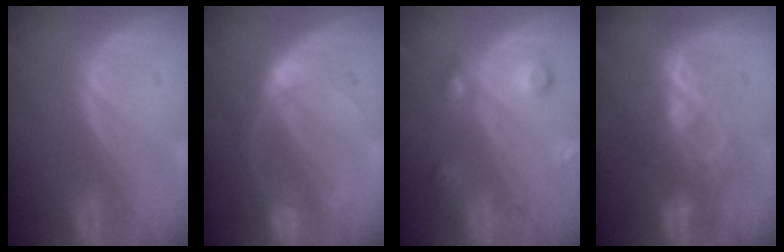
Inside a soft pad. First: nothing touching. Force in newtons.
{"total": 5.6, "press": 5.6, "slide": 0.0}
{"total": 5.3, "press": 5.3, "slide": 0.3}
{"total": 6.5, "press": 6.4, "slide": 1.1}